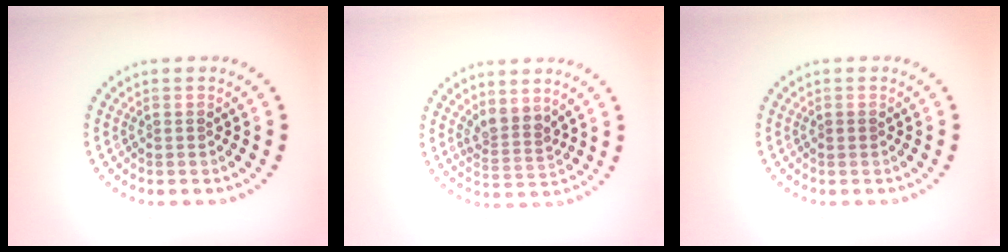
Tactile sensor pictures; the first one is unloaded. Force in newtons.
{"total": 2.4, "press": 1.9, "slide": 1.5}
{"total": 0.5, "press": 0.5, "slide": 0.0}